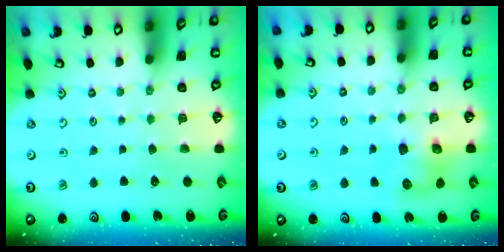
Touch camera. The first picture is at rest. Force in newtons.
{"total": 7.3, "press": 7.3, "slide": 0.4}